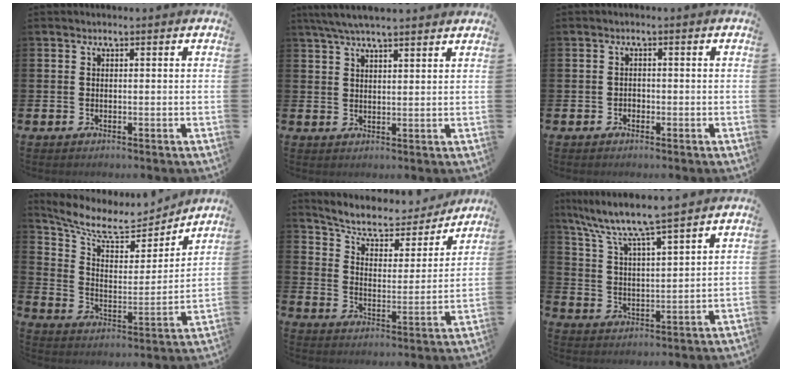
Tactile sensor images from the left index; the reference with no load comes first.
{"total": 5.1, "force": [4.6, 0.7, 2.0], "torque": [-0.045, -0.010, 0.084]}
{"total": 1.0, "force": [-0.6, 0.8, 0.1], "torque": [0.002, 0.002, -0.015]}
{"total": 8.8, "force": [7.7, 3.1, 2.8], "torque": [-0.095, -0.051, 0.134]}
{"total": 6.9, "force": [6.1, 2.6, 2.0], "torque": [-0.065, -0.044, 0.099]}
{"total": 7.6, "force": [7.0, 0.1, 3.0], "torque": [-0.087, -0.046, 0.117]}